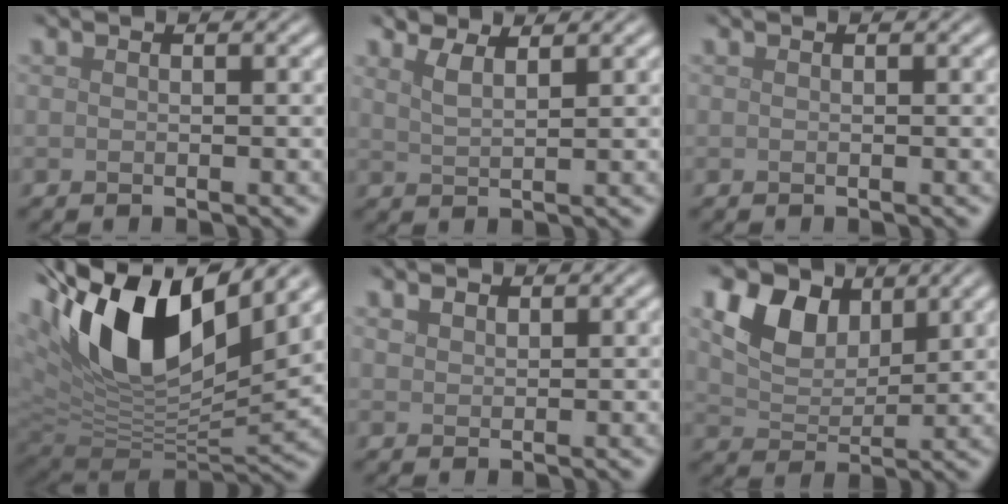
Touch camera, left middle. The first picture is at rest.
{"total": 2.2, "force": [1.8, 0.6, 1.2], "torque": [-0.023, 0.002, 0.031]}
{"total": 0.0}
{"total": 15.1, "force": [6.0, 7.2, 11.8], "torque": [-0.225, 0.018, 0.103]}
{"total": 0.9, "force": [0.6, 0.6, 0.3], "torque": [-0.008, -0.001, 0.010]}
{"total": 5.8, "force": [3.2, 3.6, 3.3], "torque": [-0.073, -0.001, 0.052]}